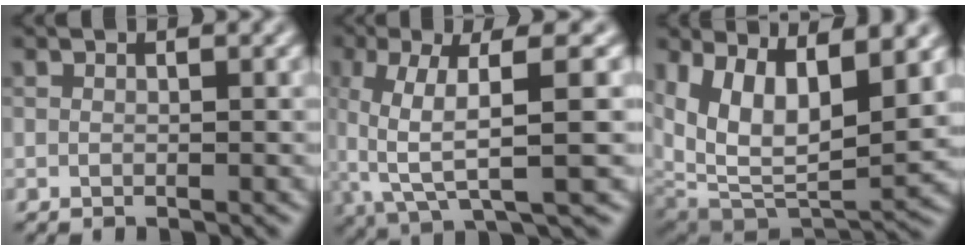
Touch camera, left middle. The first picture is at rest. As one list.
[{"total": 8.6, "force": [0.4, 2.3, 8.3], "torque": [-0.156, 0.001, 0.006]}, {"total": 10.8, "force": [4.5, 4.9, 8.5], "torque": [-0.153, -0.015, 0.089]}]